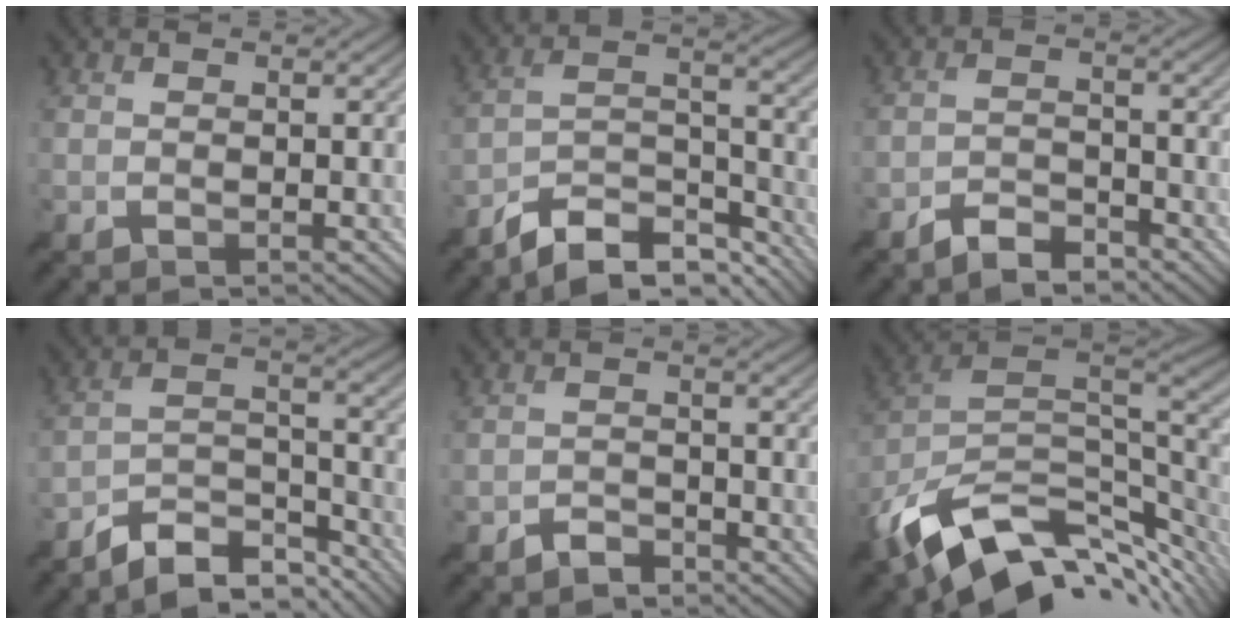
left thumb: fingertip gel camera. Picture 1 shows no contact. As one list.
[{"total": 10.7, "force": [-9.0, 2.9, 4.9], "torque": [-0.081, 0.004, -0.172]}, {"total": 4.1, "force": [-3.6, 1.1, 1.6], "torque": [-0.025, 0.001, -0.073]}, {"total": 8.6, "force": [-7.6, 2.4, 3.3], "torque": [-0.049, 0.003, -0.144]}, {"total": 2.2, "force": [-2.0, 0.8, 0.5], "torque": [0.000, 0.003, -0.043]}, {"total": 15.5, "force": [-6.0, 8.7, 11.3], "torque": [-0.242, -0.022, -0.097]}]